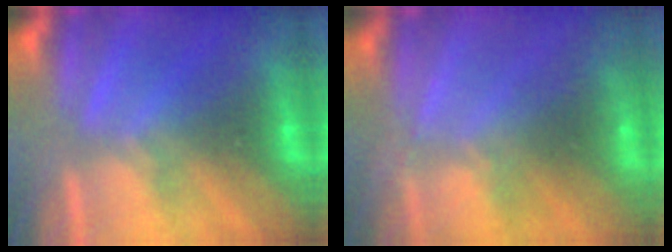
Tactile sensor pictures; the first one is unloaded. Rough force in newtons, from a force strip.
{"total": 2.1}